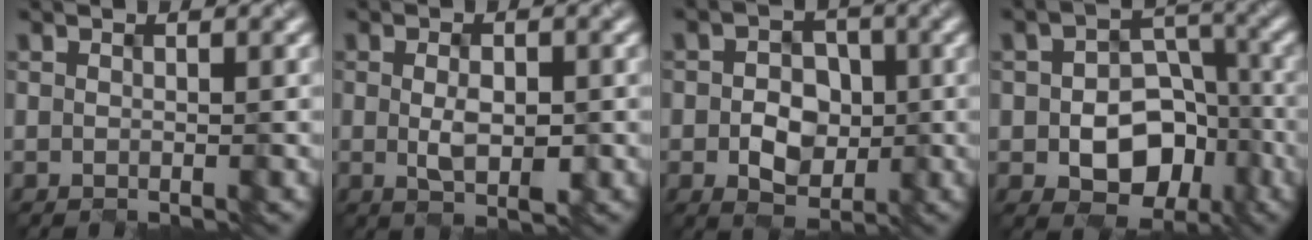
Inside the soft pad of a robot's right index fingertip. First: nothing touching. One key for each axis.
{"total": 2.8, "fx": -0.7, "fy": 1.2, "fz": 2.4, "tx": -0.054, "ty": -0.004, "tz": -0.001}
{"total": 4.6, "fx": -0.9, "fy": 3.5, "fz": 2.8, "tx": -0.052, "ty": -0.003, "tz": -0.011}
{"total": 8.2, "fx": -2.6, "fy": 5.8, "fz": 5.2, "tx": -0.077, "ty": -0.011, "tz": -0.027}